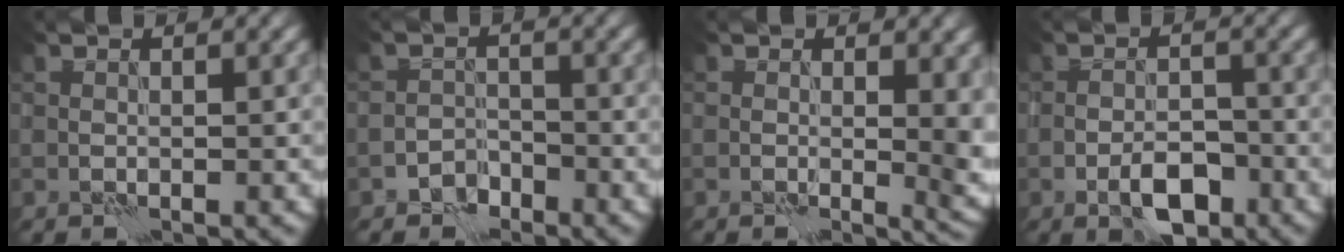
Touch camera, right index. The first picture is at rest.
{"total": 1.9, "force": [-1.6, 1.1, 0.2], "torque": [0.005, 0.007, -0.033]}
{"total": 5.2, "force": [-0.1, 2.2, 4.6], "torque": [-0.041, -0.008, 0.001]}
{"total": 3.9, "force": [-2.2, 1.8, 2.7], "torque": [-0.039, 0.000, -0.034]}